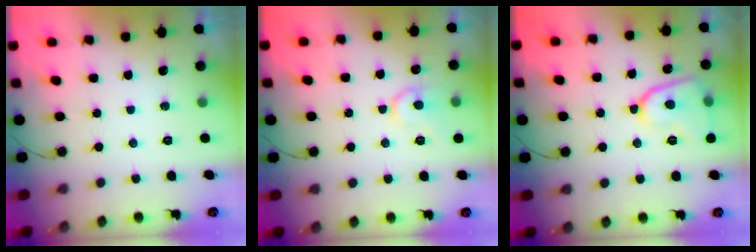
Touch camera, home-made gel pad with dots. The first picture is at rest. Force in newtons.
{"total": 9.5, "press": 9.5, "slide": 0.9}
{"total": 11.6, "press": 11.4, "slide": 1.5}